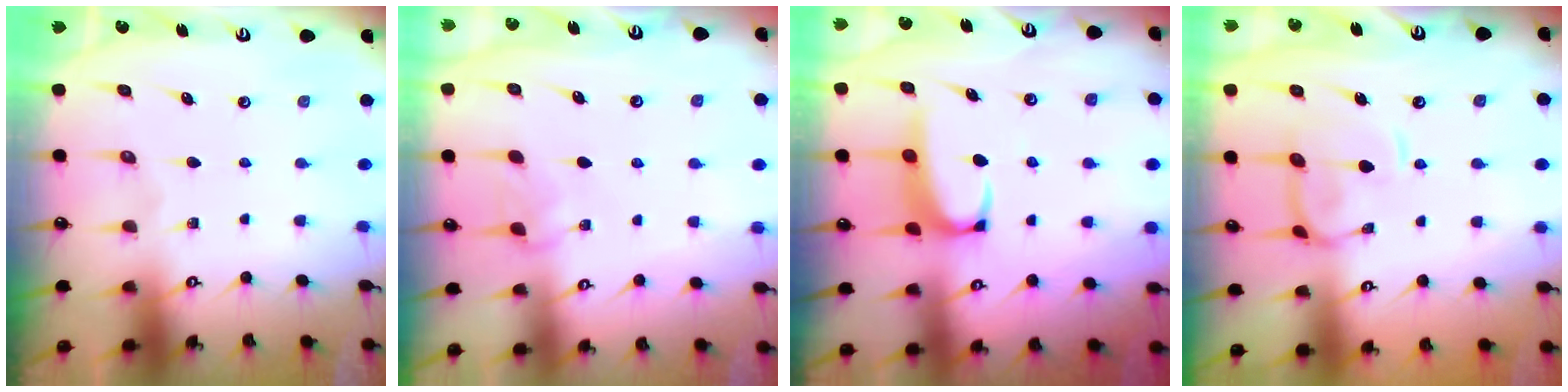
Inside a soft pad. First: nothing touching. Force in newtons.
{"total": 2.4, "press": 2.4, "slide": 0.5}
{"total": 2.1, "press": 2.0, "slide": 0.6}
{"total": 2.9, "press": 2.8, "slide": 0.8}